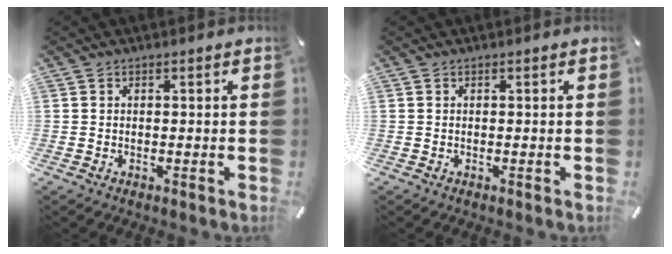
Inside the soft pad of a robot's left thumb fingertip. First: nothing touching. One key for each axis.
{"total": 0.0}